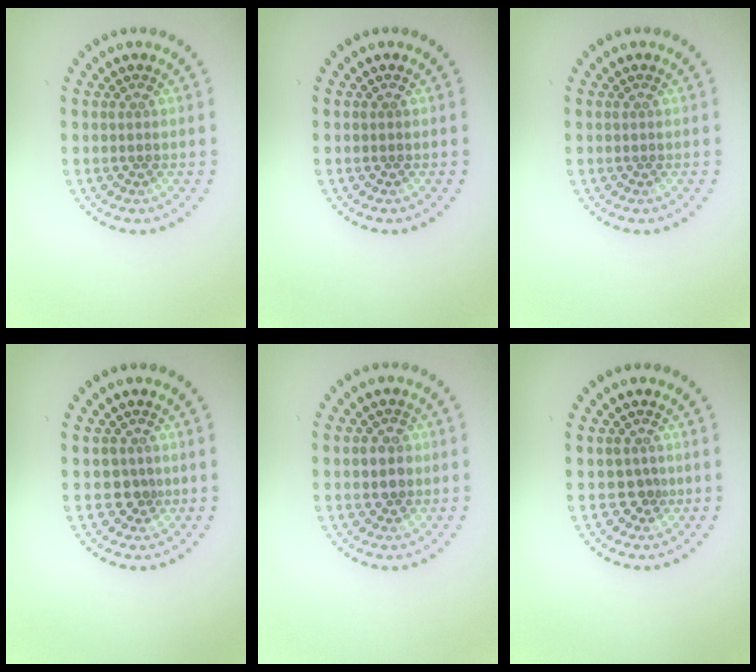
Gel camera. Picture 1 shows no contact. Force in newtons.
{"total": 0.0}
{"total": 0.0}
{"total": 1.5, "press": 1.1, "slide": 1.0}
{"total": 2.0, "press": 1.9, "slide": 0.6}
{"total": 1.0, "press": 0.6, "slide": 0.8}